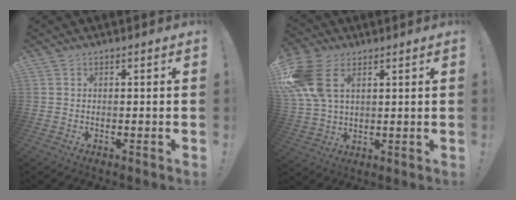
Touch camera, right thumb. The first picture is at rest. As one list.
[{"total": 14.3, "force": [5.6, 9.2, 9.5], "torque": [-0.196, -0.009, 0.111]}]